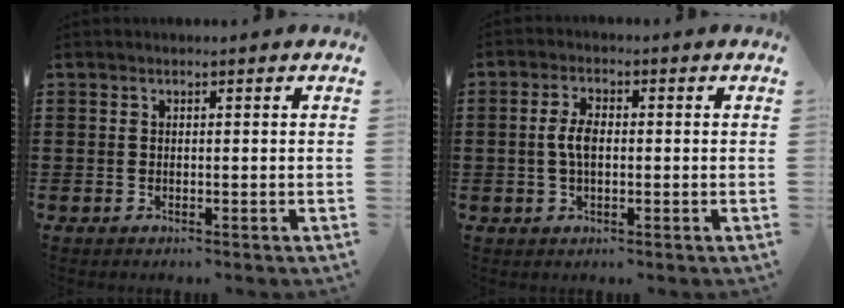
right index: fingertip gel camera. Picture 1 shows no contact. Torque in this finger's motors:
{"motor_torque": [0.97, 0.58, 0.48, 0.11]}